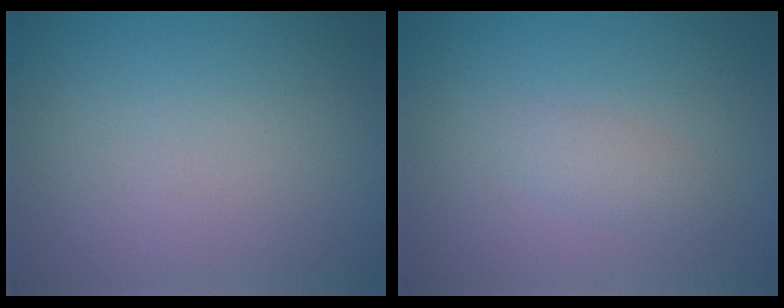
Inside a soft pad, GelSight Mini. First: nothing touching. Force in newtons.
{"total": 1.3, "press": 1.3, "slide": 0.1}